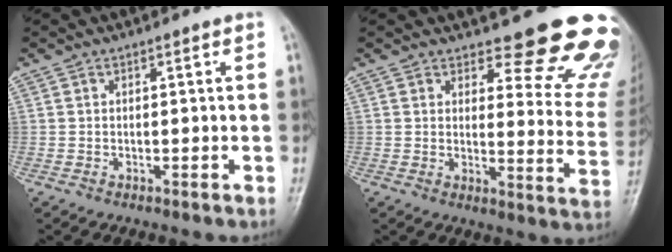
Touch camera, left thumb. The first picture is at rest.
{"total": 17.3, "force": [15.0, 5.5, 6.7], "torque": [-0.016, -0.129, 0.158]}